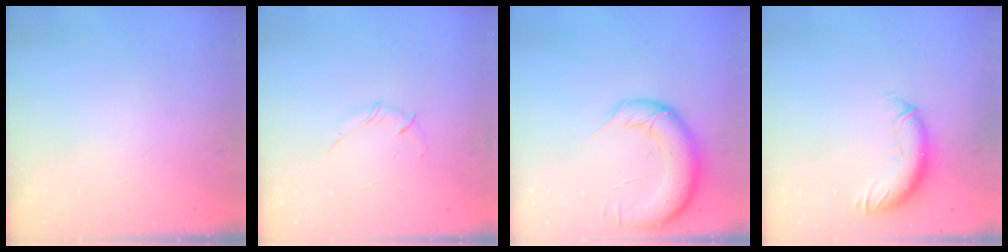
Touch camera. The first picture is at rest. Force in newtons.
{"total": 3.0, "press": 2.9, "slide": 0.8}
{"total": 14.6, "press": 14.3, "slide": 3.1}
{"total": 10.3, "press": 10.2, "slide": 1.4}